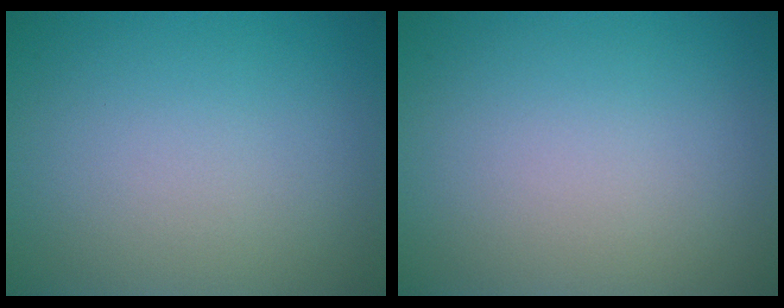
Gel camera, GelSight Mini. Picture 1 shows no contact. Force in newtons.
{"total": 0.0}